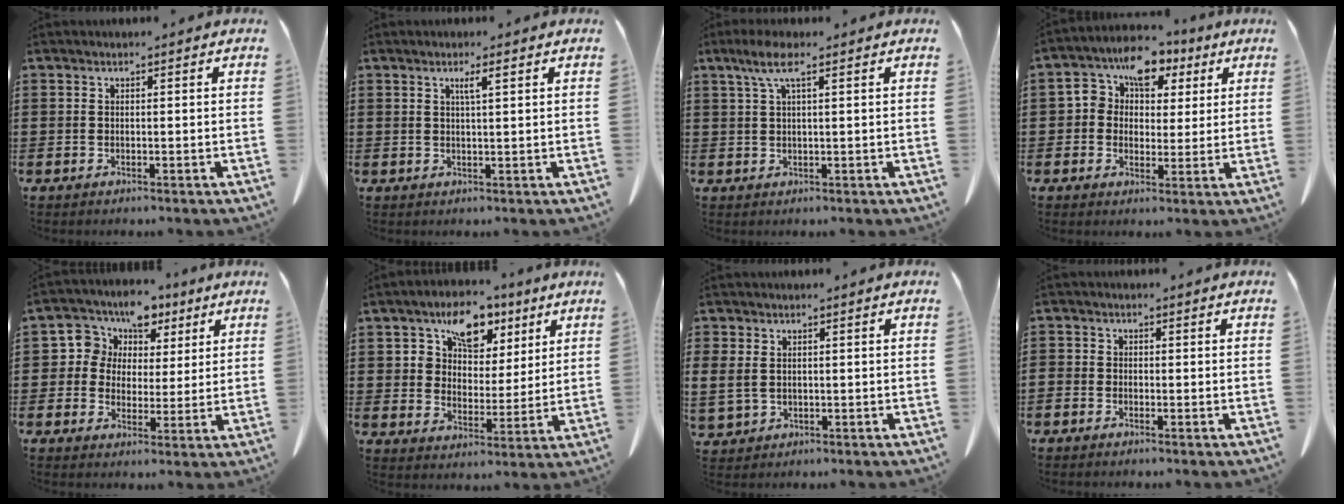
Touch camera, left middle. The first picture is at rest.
{"total": 2.1, "force": [1.0, 0.0, 1.8], "torque": [-0.037, 0.000, 0.015]}
{"total": 4.6, "force": [2.1, 1.0, 4.0], "torque": [-0.083, 0.005, 0.036]}
{"total": 6.3, "force": [2.8, 5.2, 2.2], "torque": [-0.057, 0.001, 0.044]}
{"total": 6.4, "force": [2.9, 5.6, 0.6], "torque": [-0.057, -0.002, 0.047]}
{"total": 8.8, "force": [5.5, 5.7, 3.9], "torque": [-0.076, -0.004, 0.094]}
{"total": 2.6, "force": [0.4, 2.0, 1.7], "torque": [-0.059, -0.003, 0.000]}
{"total": 1.1, "force": [-0.9, 0.5, 0.2], "torque": [-0.006, 0.002, -0.019]}